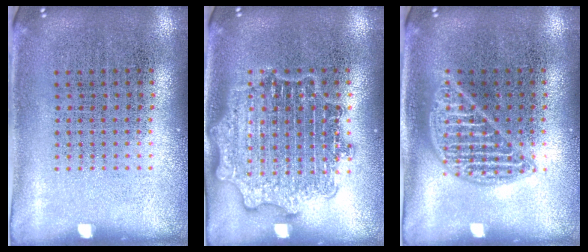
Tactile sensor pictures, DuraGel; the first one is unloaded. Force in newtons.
{"total": 2.8, "press": 2.8, "slide": 0.4}
{"total": 1.3, "press": 1.3, "slide": 0.1}